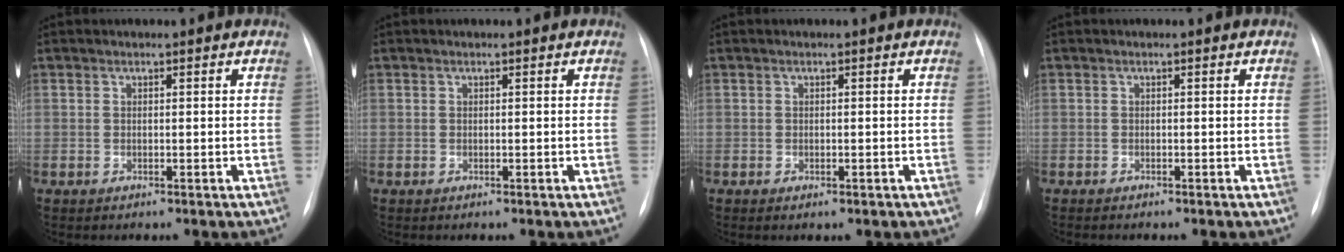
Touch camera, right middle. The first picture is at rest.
{"total": 0.0}
{"total": 1.2, "force": [-0.7, 0.6, 0.8], "torque": [-0.010, 0.000, -0.003]}
{"total": 1.1, "force": [-0.9, 0.2, 0.5], "torque": [-0.009, -0.002, -0.011]}